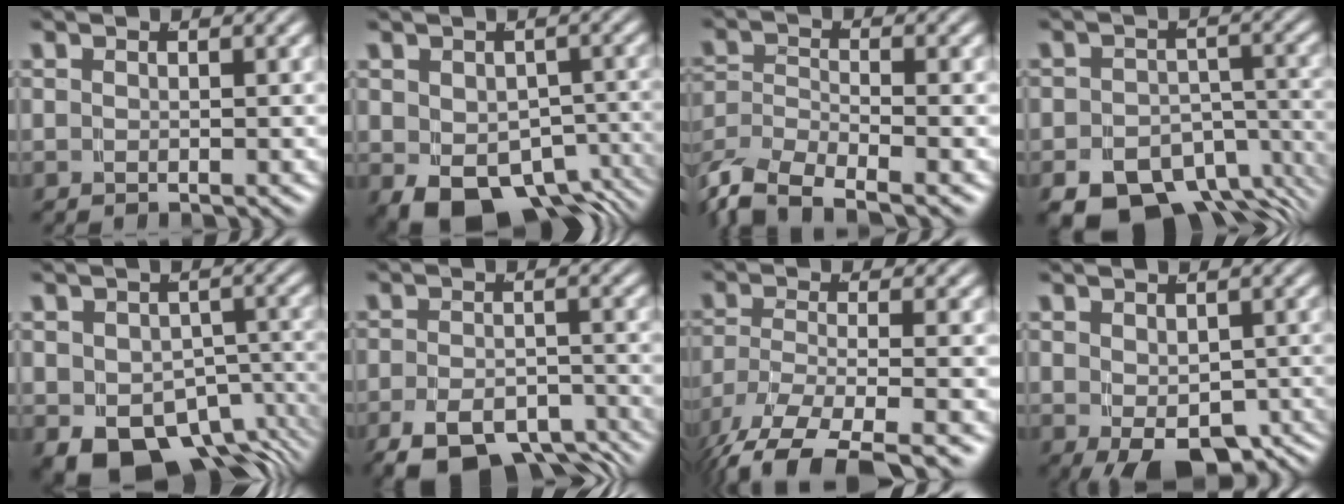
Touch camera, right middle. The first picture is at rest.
{"total": 11.3, "force": [-7.3, 6.8, 5.2], "torque": [-0.089, -0.047, -0.095]}
{"total": 8.5, "force": [-5.0, 5.6, 4.0], "torque": [-0.097, -0.032, -0.081]}
{"total": 12.6, "force": [-9.3, 7.1, 4.5], "torque": [-0.039, -0.023, -0.148]}
{"total": 13.2, "force": [-8.2, 8.5, 5.8], "torque": [-0.097, -0.052, -0.111]}
{"total": 9.6, "force": [-7.4, 4.2, 4.5], "torque": [-0.044, -0.016, -0.119]}
{"total": 9.2, "force": [-5.7, 4.3, 5.9], "torque": [-0.127, -0.045, -0.068]}
{"total": 7.3, "force": [-4.7, 3.3, 4.5], "torque": [-0.071, -0.037, -0.052]}